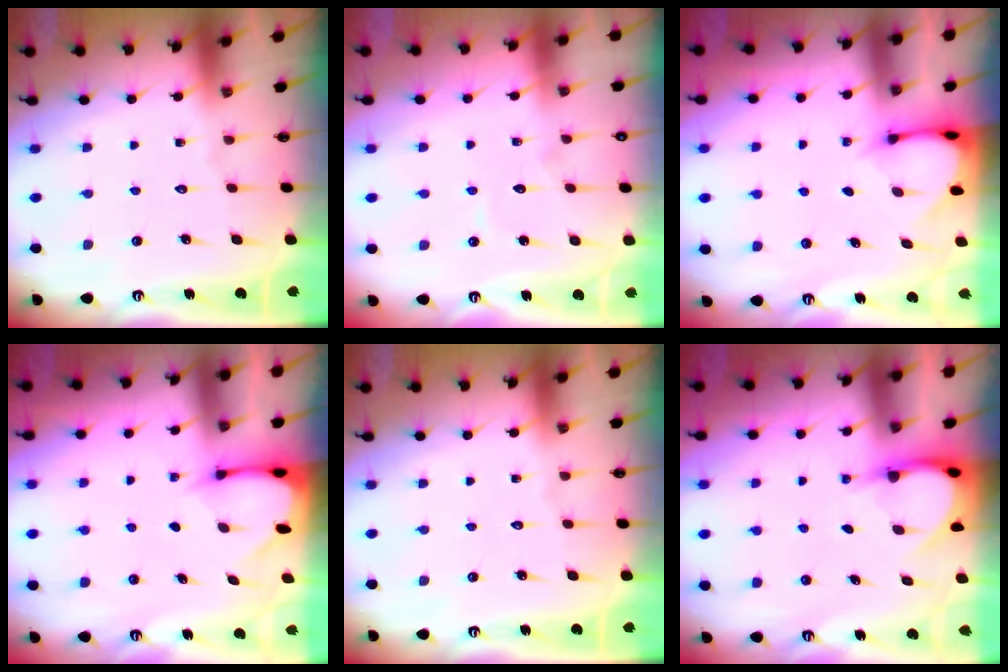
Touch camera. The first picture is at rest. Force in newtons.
{"total": 5.0, "press": 5.0, "slide": 0.5}
{"total": 3.2, "press": 3.2, "slide": 0.3}
{"total": 2.4, "press": 2.3, "slide": 0.3}
{"total": 0.0}
{"total": 3.9, "press": 3.9, "slide": 0.3}